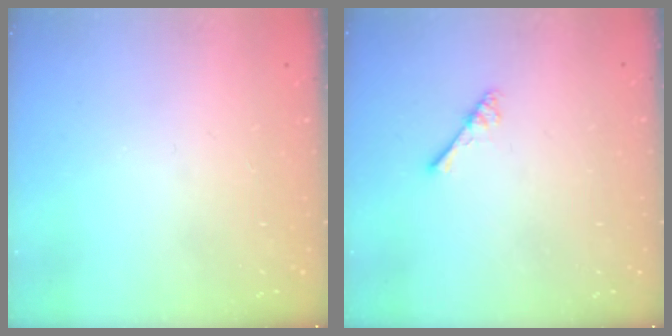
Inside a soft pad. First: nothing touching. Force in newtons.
{"total": 2.5, "press": 2.5, "slide": 0.4}